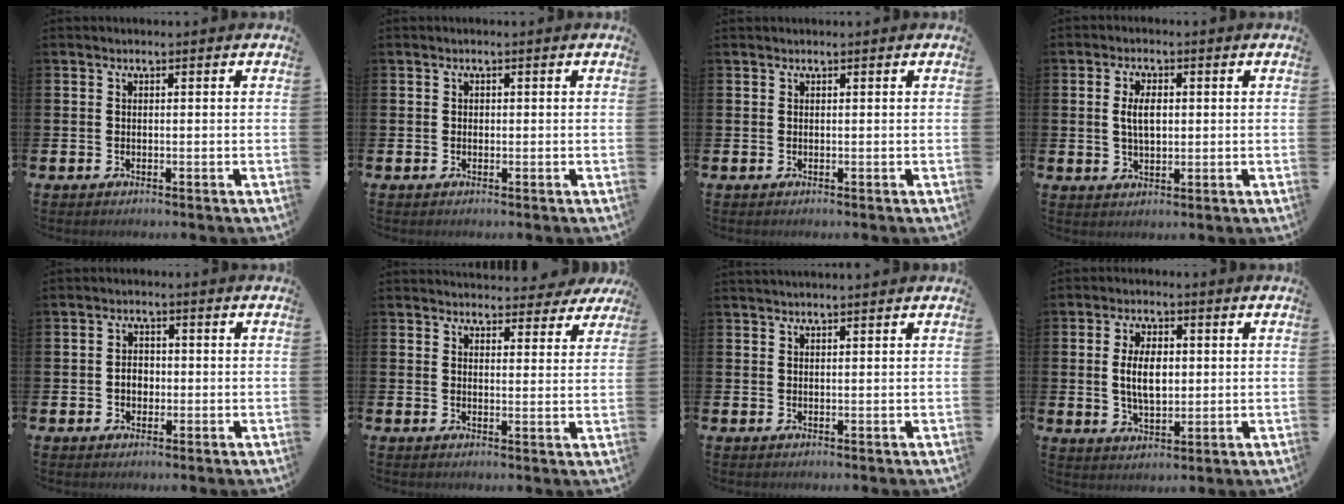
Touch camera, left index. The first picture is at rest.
{"total": 0.6, "force": [-0.1, 0.6, 0.2], "torque": [-0.001, 0.003, -0.003]}
{"total": 0.0}
{"total": 3.9, "force": [0.8, 2.0, 3.2], "torque": [-0.042, -0.002, 0.008]}
{"total": 2.5, "force": [-0.4, 2.0, 1.5], "torque": [-0.018, 0.002, -0.012]}
{"total": 3.8, "force": [3.6, 1.2, 0.3], "torque": [0.005, -0.022, 0.062]}
{"total": 1.1, "force": [1.1, -0.1, 0.2], "torque": [0.002, -0.002, 0.020]}
{"total": 5.9, "force": [0.8, 3.1, 4.9], "torque": [-0.067, -0.002, 0.007]}